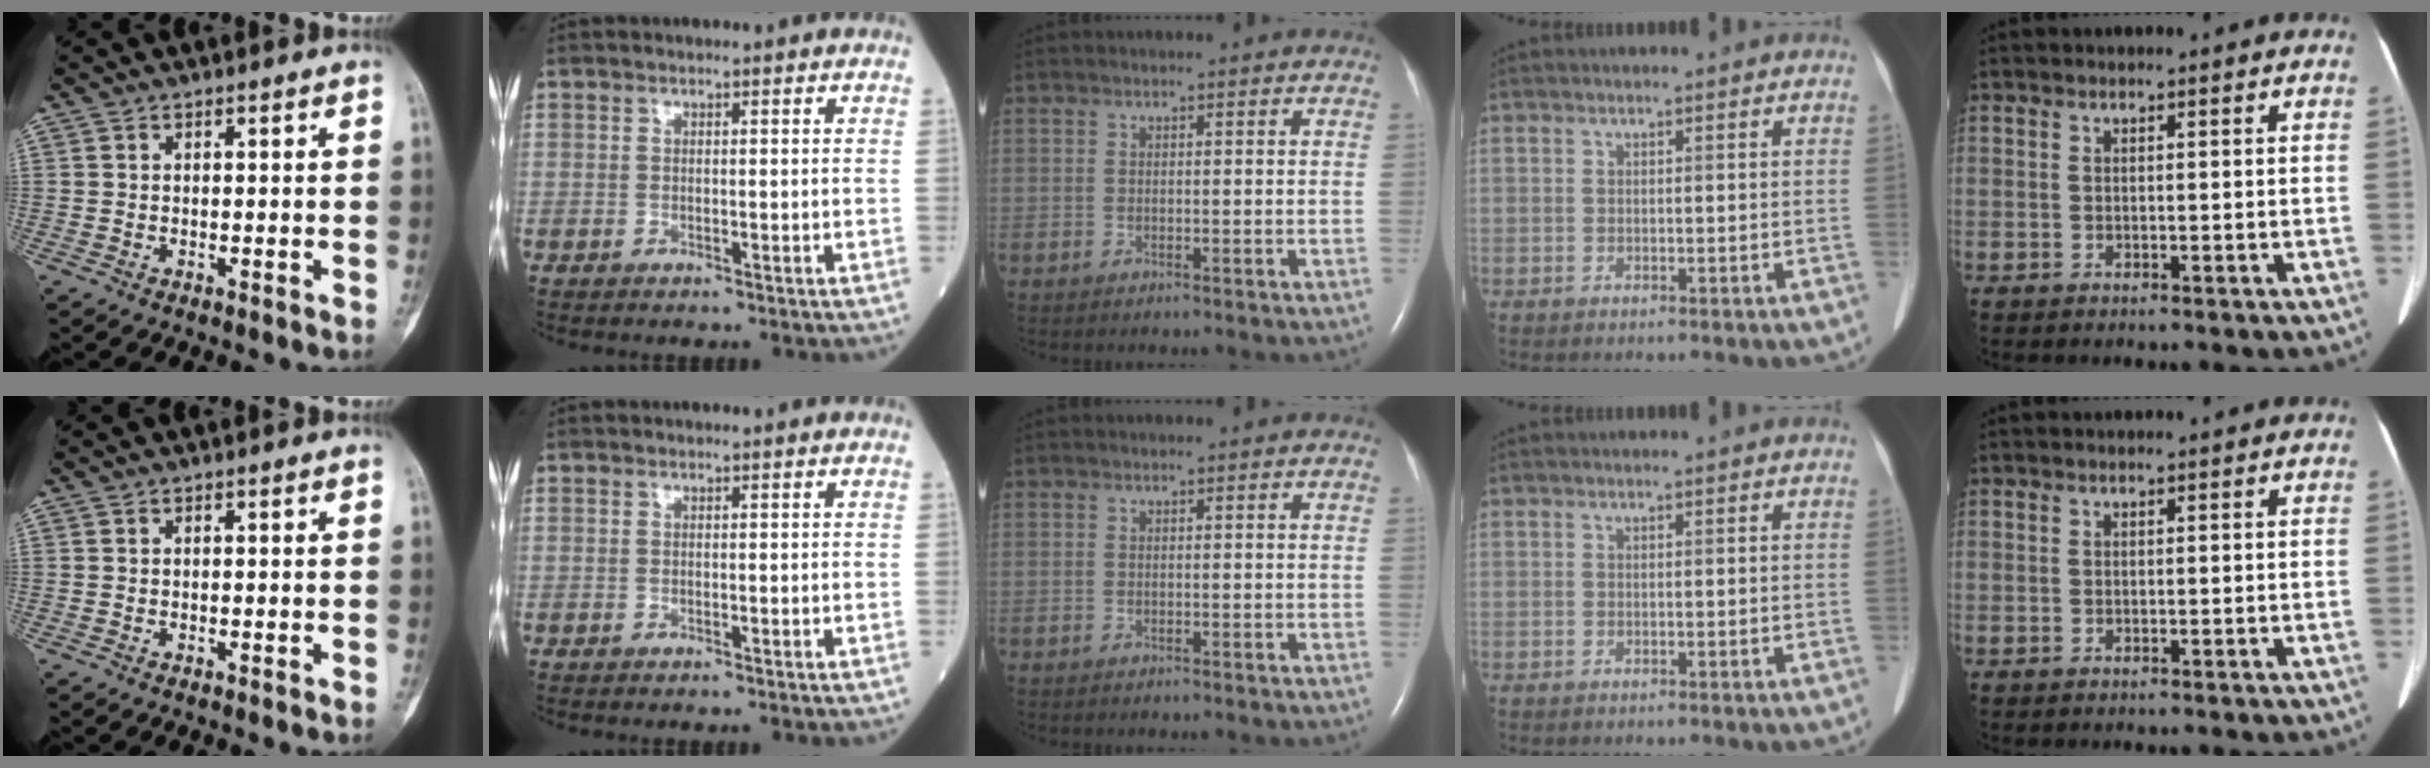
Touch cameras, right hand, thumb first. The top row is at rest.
{}